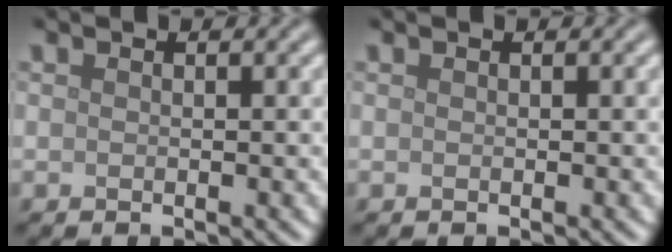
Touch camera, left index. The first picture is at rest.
{"total": 0.0}